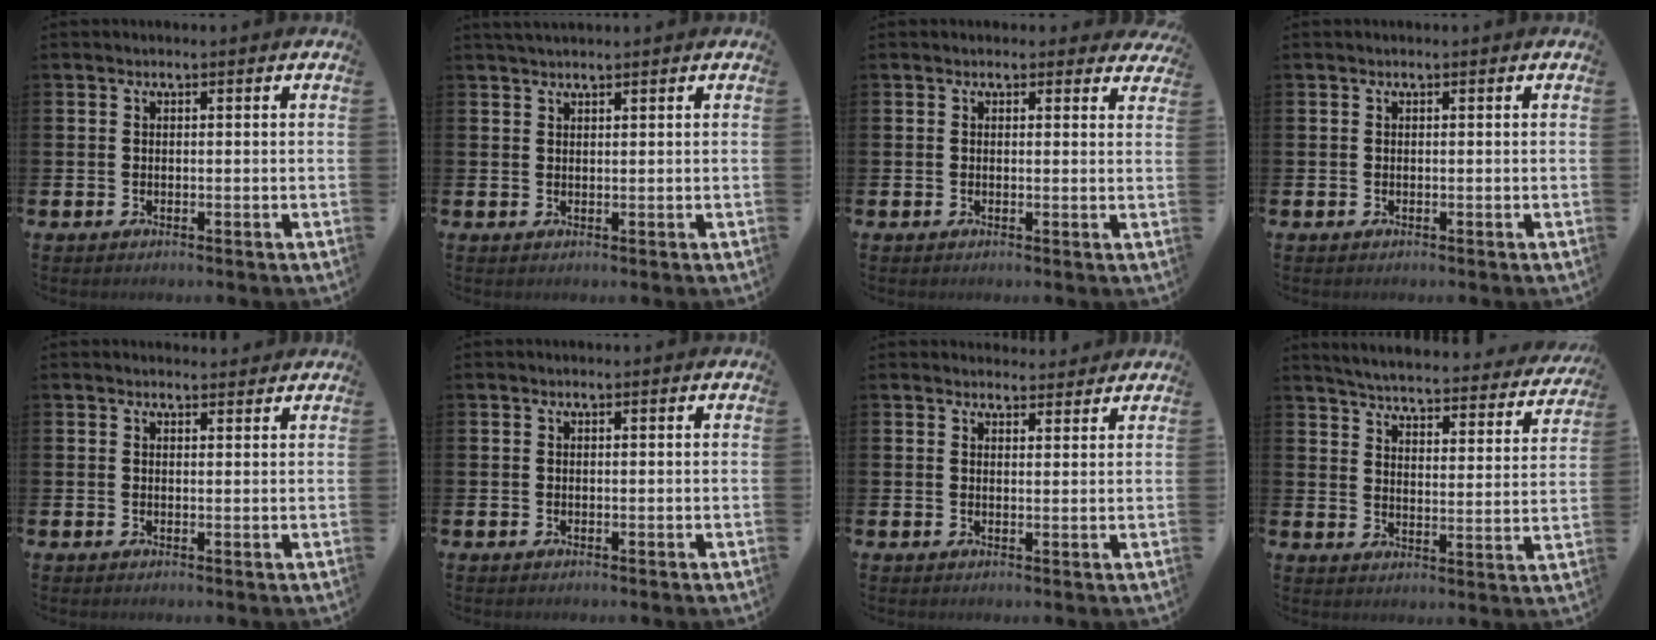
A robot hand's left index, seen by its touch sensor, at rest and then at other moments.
{"total": 1.5, "force": [1.5, 0.1, 0.4], "torque": [-0.009, 0.002, 0.027]}
{"total": 1.2, "force": [1.0, 0.7, 0.1], "torque": [0.004, 0.005, 0.016]}
{"total": 0.0}
{"total": 1.2, "force": [1.2, 0.3, 0.1], "torque": [0.013, -0.007, 0.018]}
{"total": 0.0}
{"total": 2.4, "force": [2.4, 0.5, -0.1], "torque": [0.006, -0.014, 0.041]}
{"total": 4.7, "force": [4.5, 0.4, 1.2], "torque": [-0.050, -0.038, 0.074]}